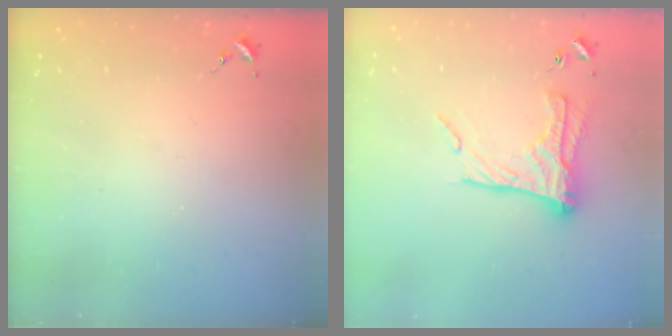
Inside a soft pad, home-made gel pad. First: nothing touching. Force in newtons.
{"total": 16.9, "press": 16.8, "slide": 1.5}